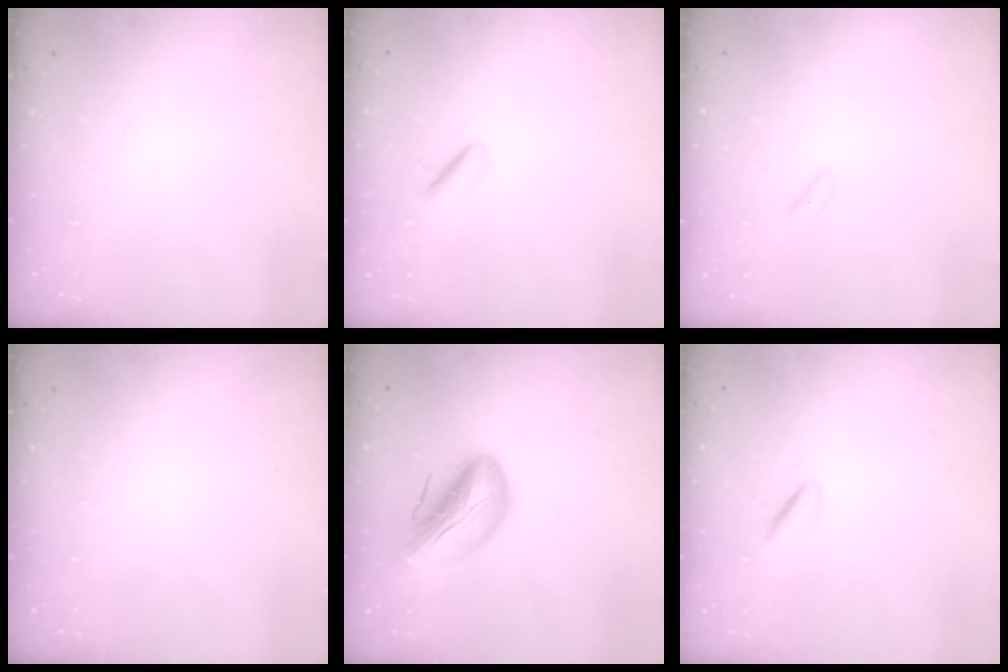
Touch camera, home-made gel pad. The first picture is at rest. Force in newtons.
{"total": 2.0, "press": 1.9, "slide": 0.6}
{"total": 1.4, "press": 1.3, "slide": 0.6}
{"total": 0.0}
{"total": 14.9, "press": 14.4, "slide": 3.9}
{"total": 2.5, "press": 2.4, "slide": 0.8}